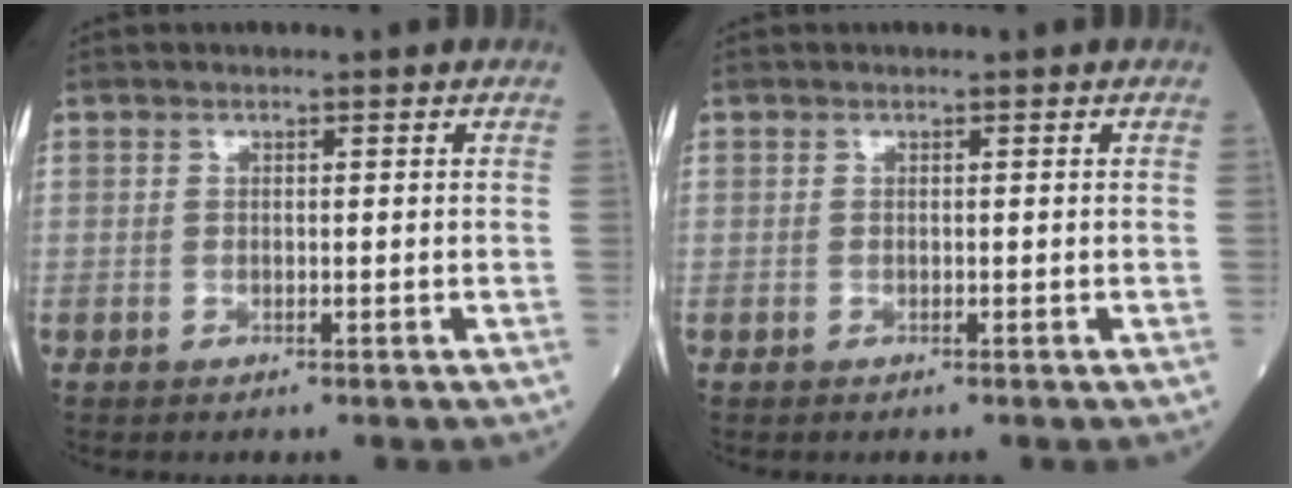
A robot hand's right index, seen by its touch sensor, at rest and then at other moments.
{"total": 0.0}